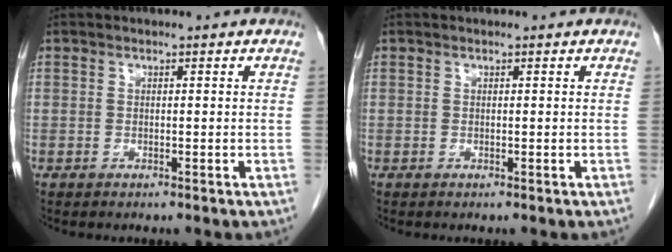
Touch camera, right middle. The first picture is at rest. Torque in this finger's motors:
{"motor_torque": [0.00, 0.00, 0.00, 0.00]}